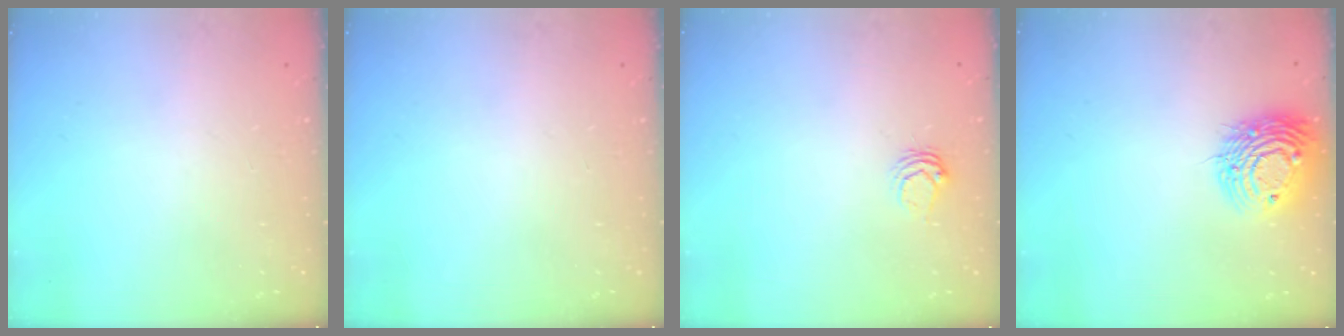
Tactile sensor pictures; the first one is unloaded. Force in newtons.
{"total": 0.0}
{"total": 4.7, "press": 4.7, "slide": 0.4}
{"total": 13.2, "press": 13.2, "slide": 1.1}